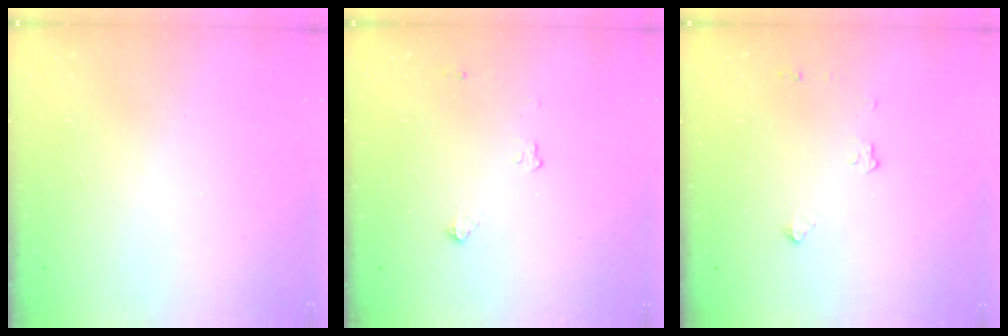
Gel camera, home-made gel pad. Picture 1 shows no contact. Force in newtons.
{"total": 3.3, "press": 3.3, "slide": 0.6}
{"total": 2.9, "press": 2.9, "slide": 0.5}